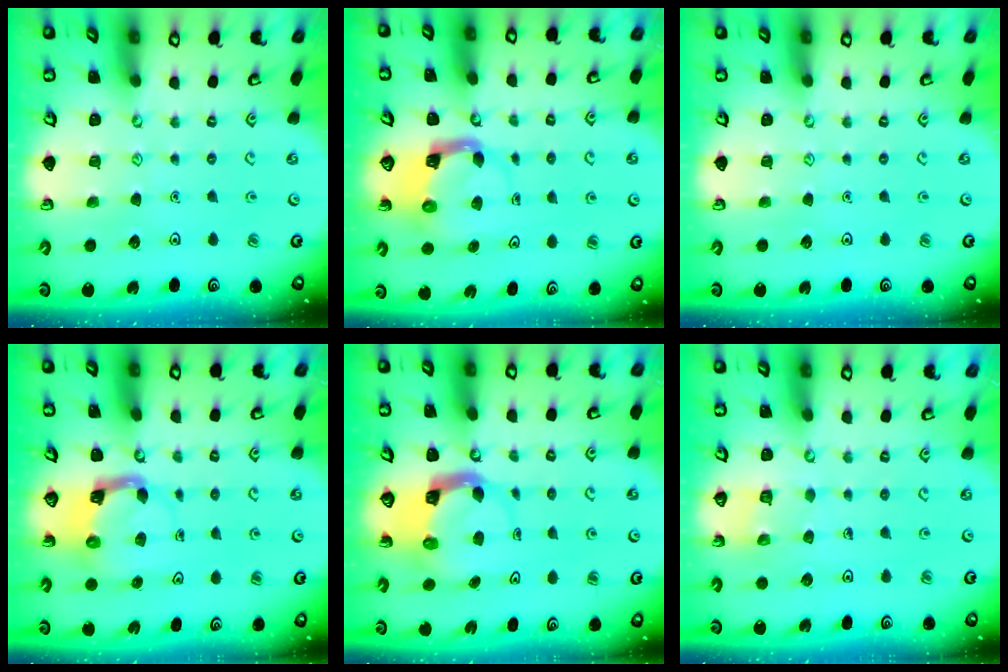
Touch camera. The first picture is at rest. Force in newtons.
{"total": 3.9, "press": 3.8, "slide": 0.6}
{"total": 0.0}
{"total": 3.8, "press": 3.8, "slide": 0.7}
{"total": 5.0, "press": 4.9, "slide": 0.9}
{"total": 2.8, "press": 2.8, "slide": 0.1}